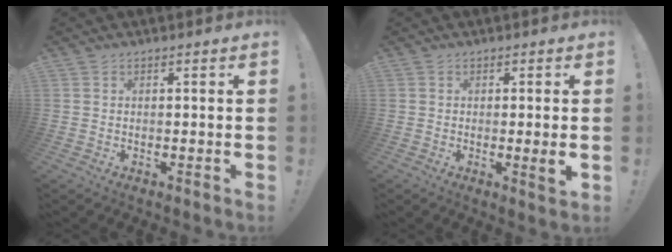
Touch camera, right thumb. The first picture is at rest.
{"total": 3.6, "force": [-0.3, -0.1, 3.6], "torque": [-0.047, -0.012, -0.006]}